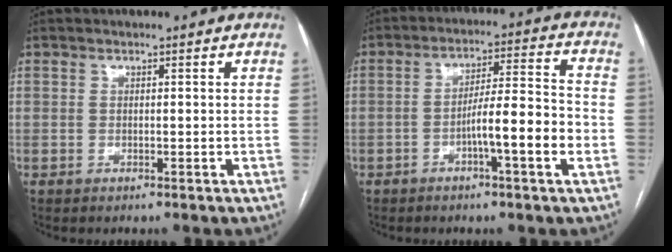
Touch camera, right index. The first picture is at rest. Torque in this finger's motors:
{"motor_torque": [1.59, -0.51, 0.73, 0.17]}